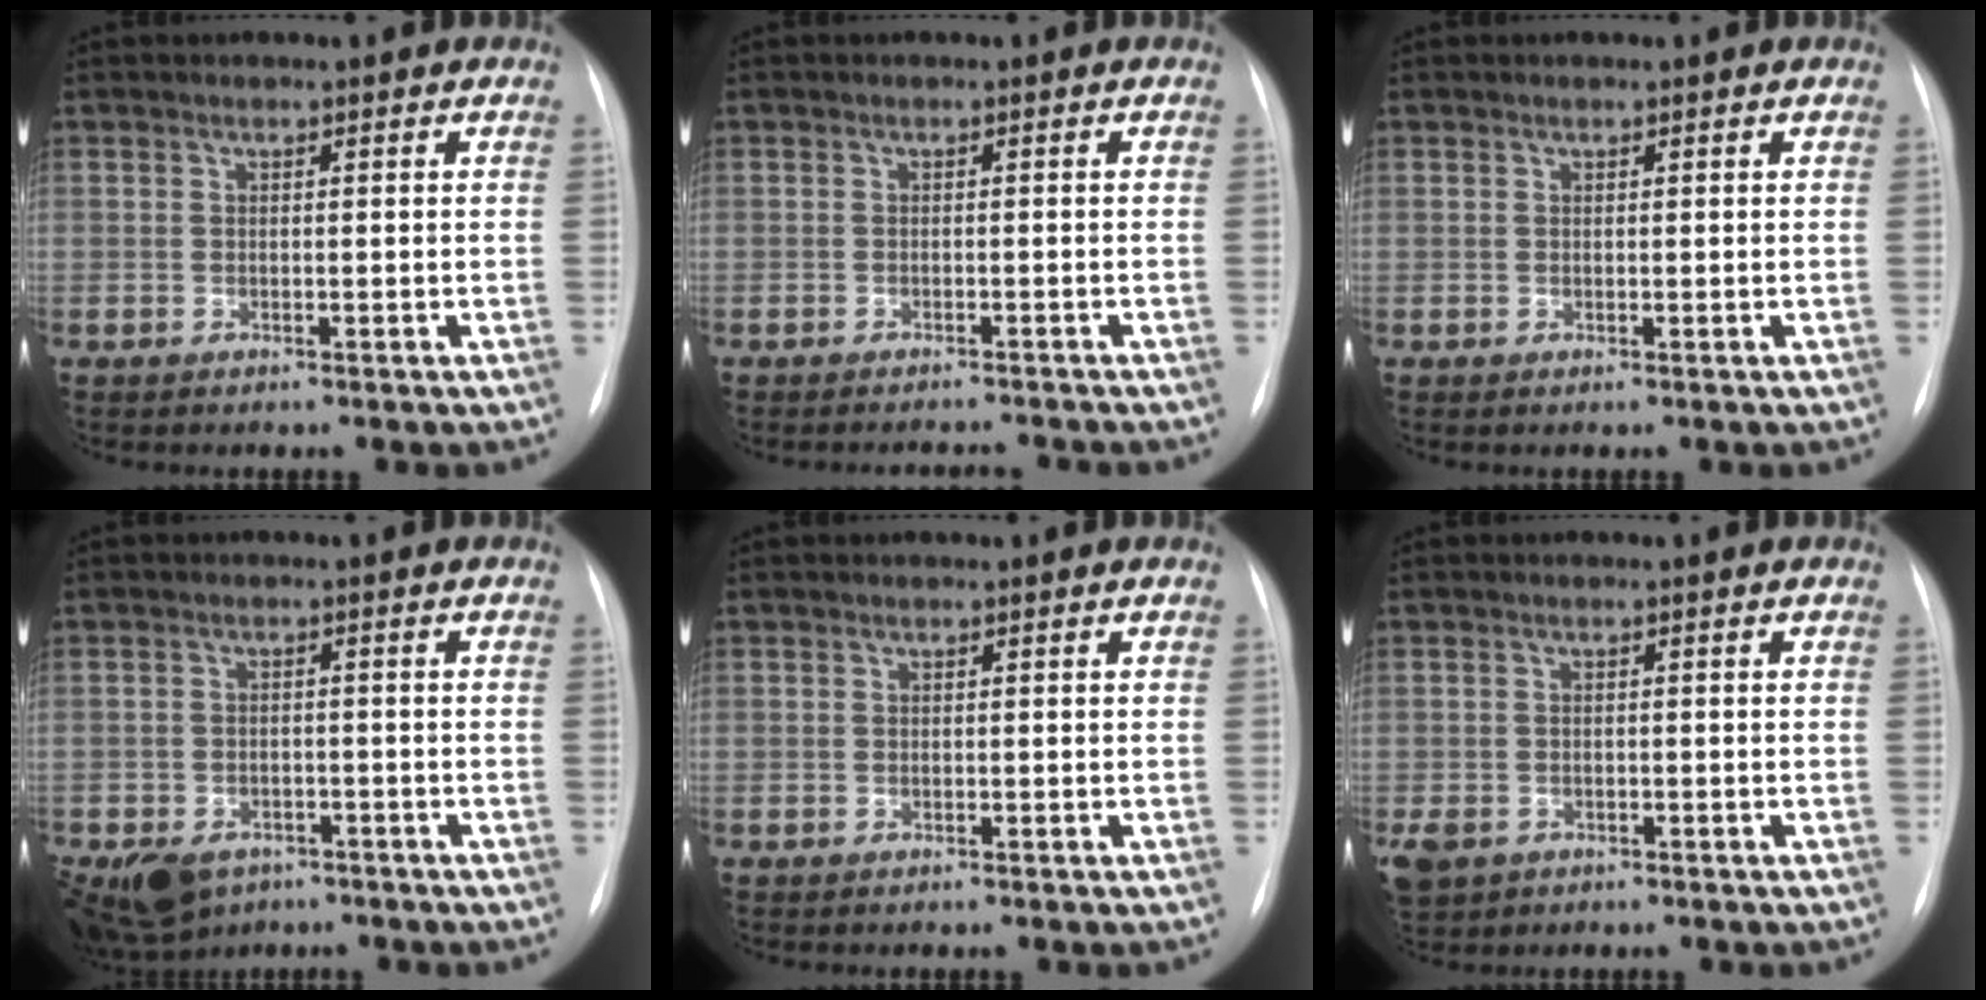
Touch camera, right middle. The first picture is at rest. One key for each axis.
{"total": 3.2, "fx": -3.2, "fy": -0.2, "fz": -0.1, "tx": 0.009, "ty": -0.003, "tz": -0.042}
{"total": 0.0}
{"total": 10.7, "fx": -6.7, "fy": 7.3, "fz": 4.0, "tx": -0.100, "ty": -0.005, "tz": -0.092}
{"total": 0.7, "fx": -0.3, "fy": 0.6, "fz": -0.2, "tx": 0.004, "ty": 0.007, "tz": -0.009}
{"total": 9.1, "fx": -4.4, "fy": 7.2, "fz": 3.4, "tx": -0.103, "ty": -0.004, "tz": -0.060}